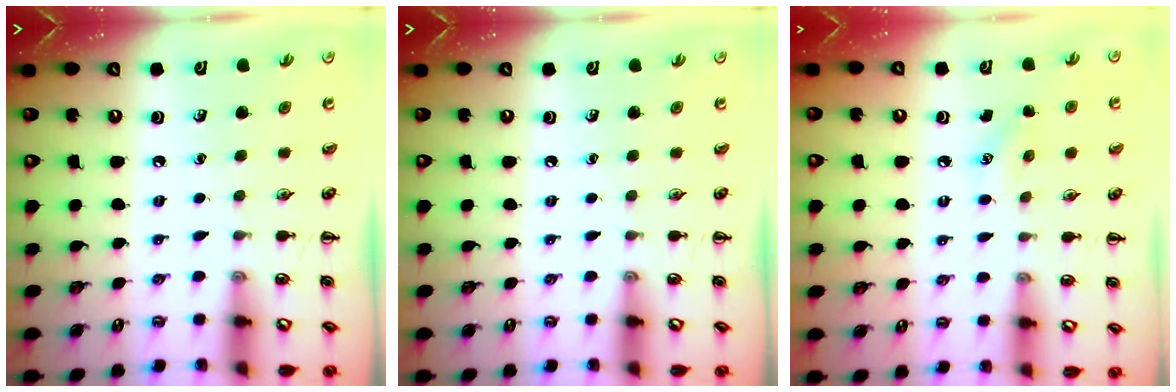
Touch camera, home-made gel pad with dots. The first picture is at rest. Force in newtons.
{"total": 0.0}
{"total": 6.1, "press": 5.9, "slide": 1.5}